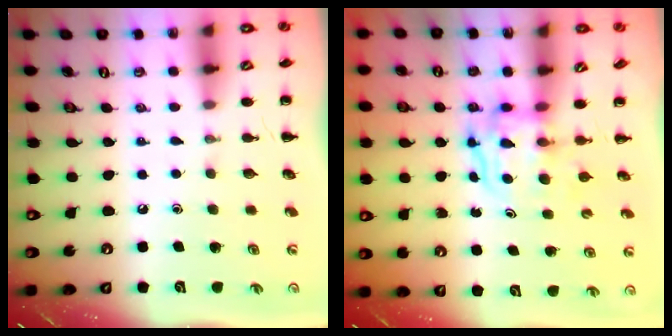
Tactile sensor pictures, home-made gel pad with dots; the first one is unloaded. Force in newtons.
{"total": 3.5, "press": 3.4, "slide": 0.3}